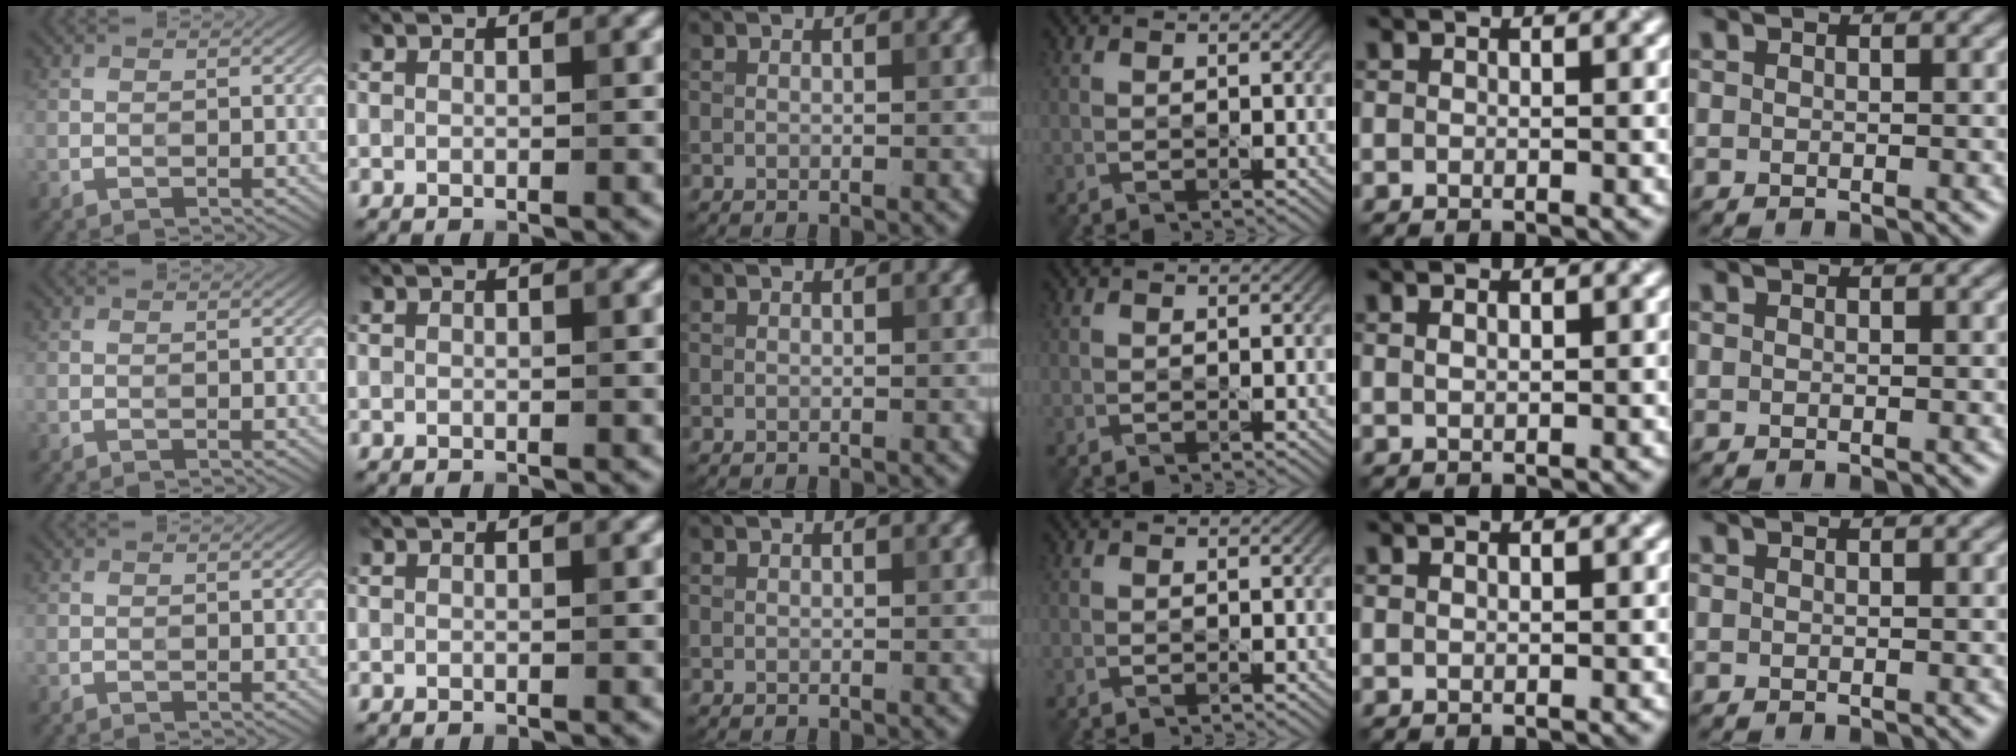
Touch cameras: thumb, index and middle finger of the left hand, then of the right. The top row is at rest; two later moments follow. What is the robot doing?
{"motion": "dispense", "object": "soap dispenser"}